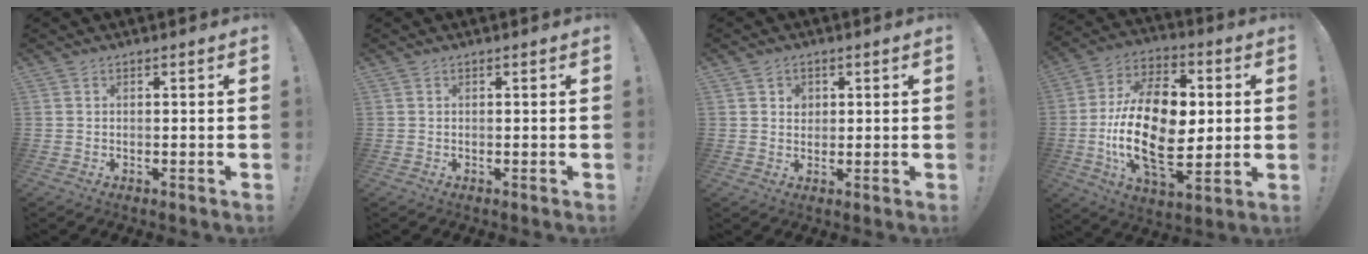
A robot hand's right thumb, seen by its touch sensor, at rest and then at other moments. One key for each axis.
{"total": 0.0}
{"total": 2.7, "fx": 1.1, "fy": 2.4, "fz": 0.5, "tx": 0.007, "ty": -0.010, "tz": 0.016}
{"total": 25.3, "fx": -1.1, "fy": 14.4, "fz": 20.8, "tx": -0.395, "ty": -0.003, "tz": -0.015}